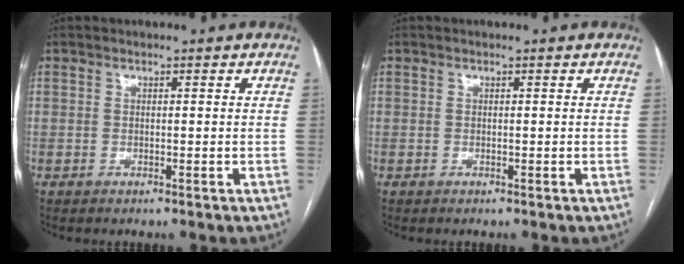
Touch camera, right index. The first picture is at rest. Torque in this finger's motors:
{"motor_torque": [0.00, 0.00, 0.00, 0.00]}